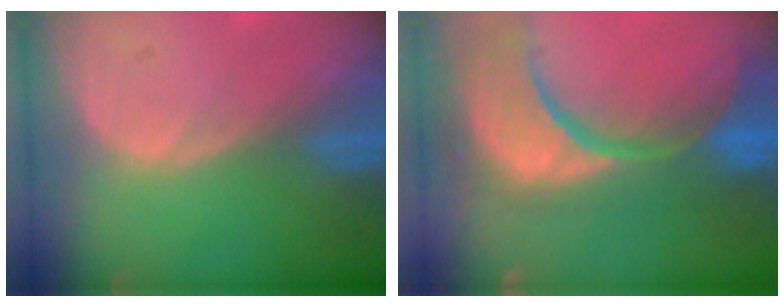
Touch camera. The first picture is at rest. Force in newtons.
{"total": 15.4, "press": 12.1, "slide": 9.6}